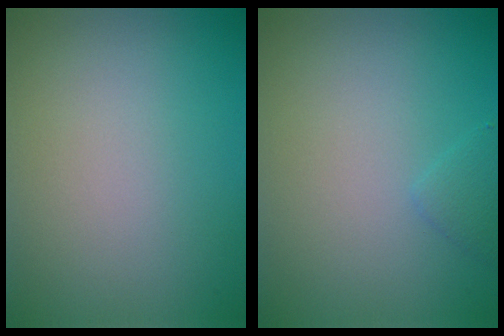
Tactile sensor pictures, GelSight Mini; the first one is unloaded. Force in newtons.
{"total": 1.1, "press": 1.1, "slide": 0.1}